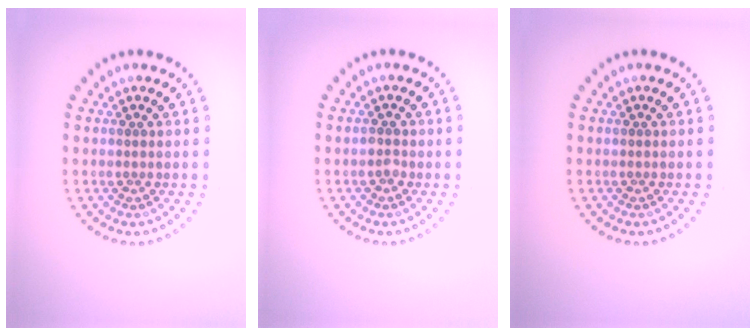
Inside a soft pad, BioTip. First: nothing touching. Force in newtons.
{"total": 1.0, "press": 1.0, "slide": 0.2}
{"total": 0.0}